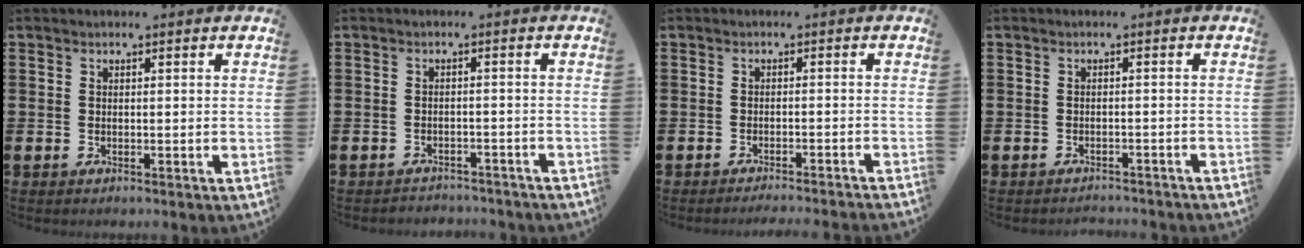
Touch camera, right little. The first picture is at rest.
{"total": 1.7, "force": [-1.7, 0.1, -0.2], "torque": [-0.002, 0.004, -0.038]}
{"total": 1.4, "force": [-1.3, -0.3, 0.1], "torque": [0.000, 0.003, -0.027]}
{"total": 1.2, "force": [-1.2, 0.0, -0.1], "torque": [-0.002, 0.002, -0.026]}